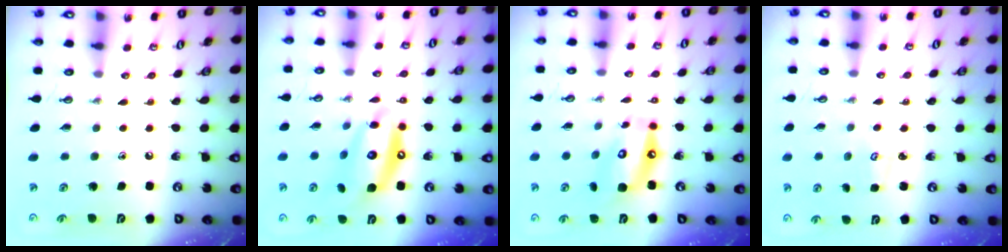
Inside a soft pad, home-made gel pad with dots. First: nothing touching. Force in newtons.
{"total": 13.6, "press": 13.6, "slide": 1.2}
{"total": 13.0, "press": 12.9, "slide": 1.4}
{"total": 2.0, "press": 2.0, "slide": 0.4}